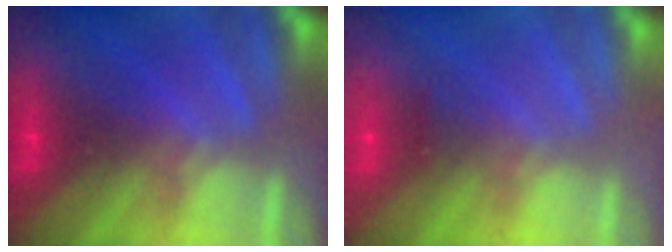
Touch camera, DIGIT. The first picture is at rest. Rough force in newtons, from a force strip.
{"total": 2.4}